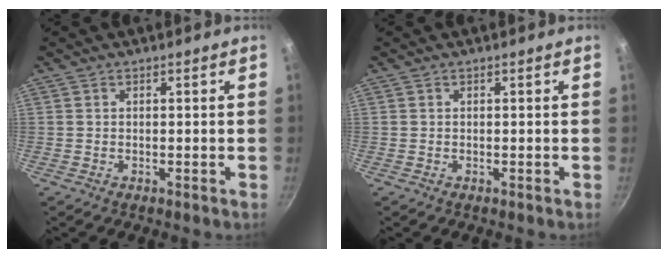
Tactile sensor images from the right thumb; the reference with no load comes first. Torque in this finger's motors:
{"motor_torque": [-0.01, 0.00, 0.01, 0.00, 0.00]}